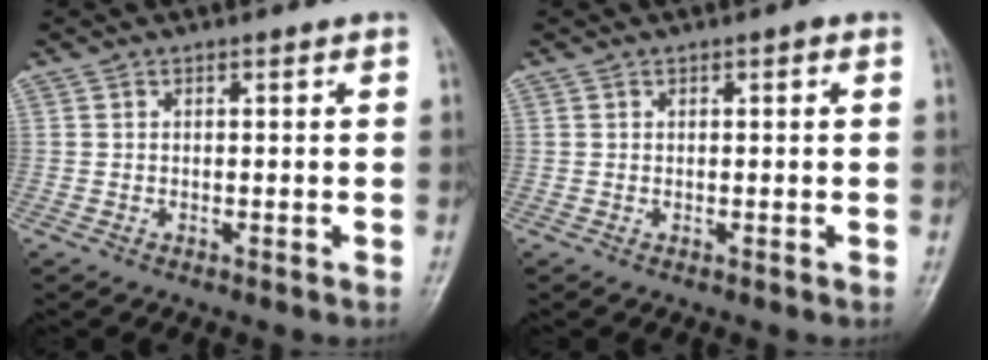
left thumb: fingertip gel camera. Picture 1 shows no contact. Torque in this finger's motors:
{"motor_torque": [0.69, 2.47, 0.72, -0.15, 0.19]}